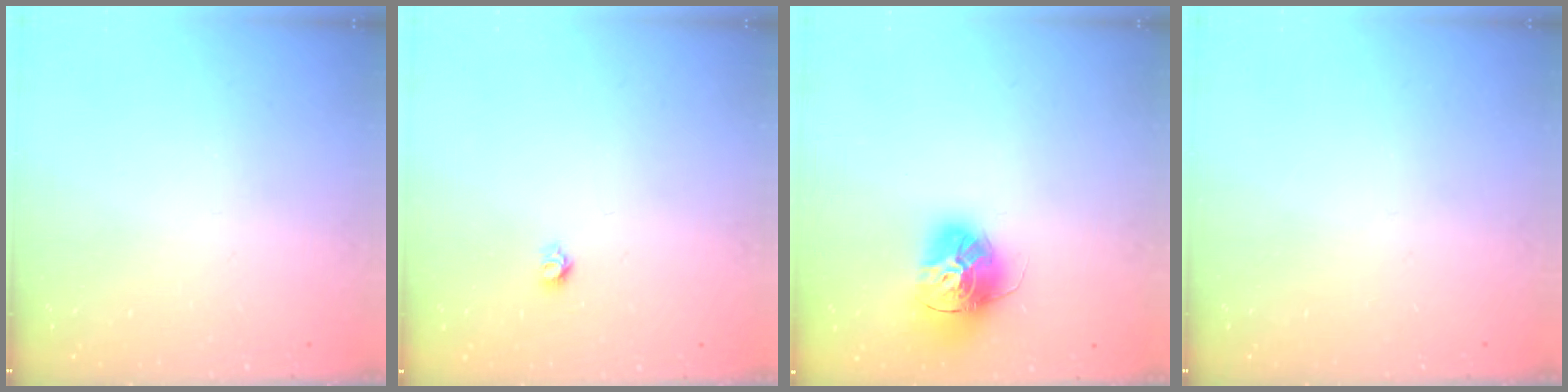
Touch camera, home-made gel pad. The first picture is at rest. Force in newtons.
{"total": 3.9, "press": 3.9, "slide": 0.3}
{"total": 15.6, "press": 15.5, "slide": 1.4}
{"total": 0.0}